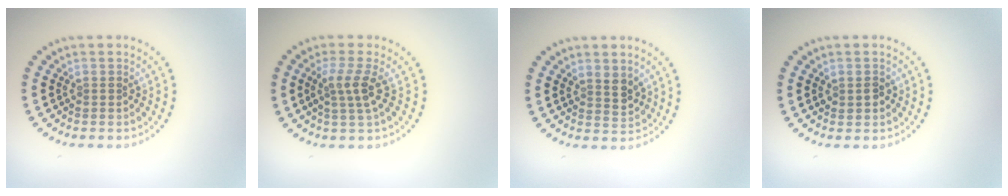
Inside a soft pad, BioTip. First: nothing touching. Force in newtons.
{"total": 2.6, "press": 2.0, "slide": 1.6}
{"total": 2.0, "press": 1.8, "slide": 0.9}
{"total": 1.3, "press": 1.3, "slide": 0.2}